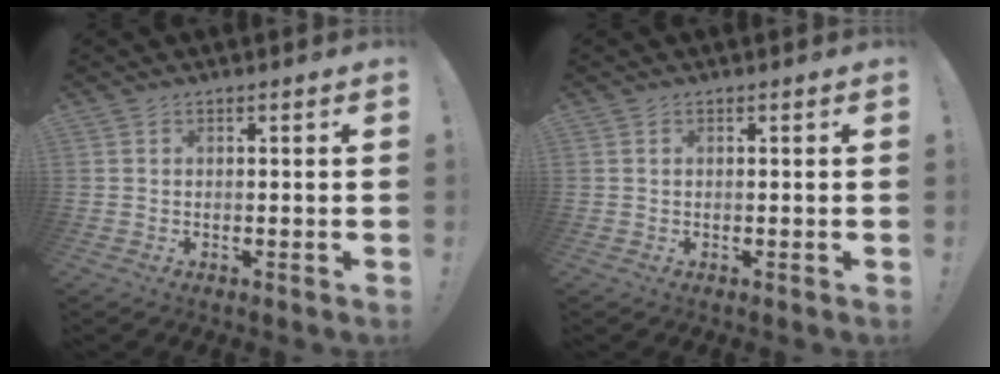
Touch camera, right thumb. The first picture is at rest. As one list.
[{"total": 0.0}]